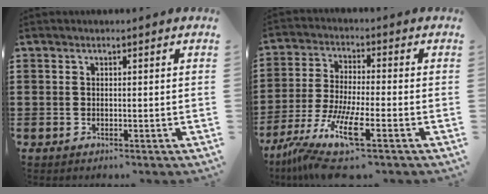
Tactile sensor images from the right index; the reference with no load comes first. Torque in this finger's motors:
{"motor_torque": [-0.08, -0.30, -0.04, 0.00]}